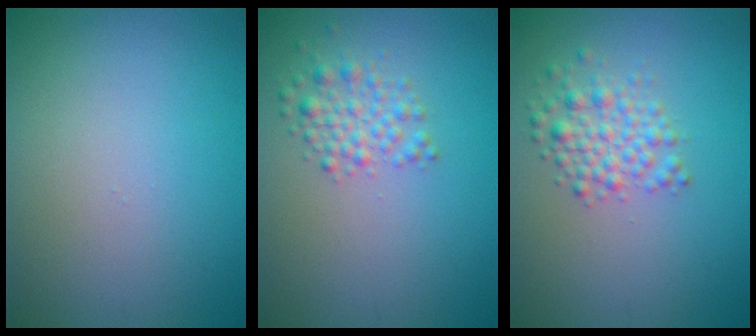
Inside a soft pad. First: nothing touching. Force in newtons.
{"total": 2.3, "press": 2.3, "slide": 0.1}
{"total": 2.8, "press": 2.8, "slide": 0.0}